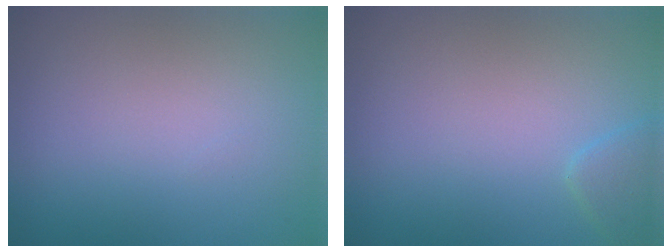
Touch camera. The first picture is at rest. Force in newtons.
{"total": 1.4, "press": 1.4, "slide": 0.1}